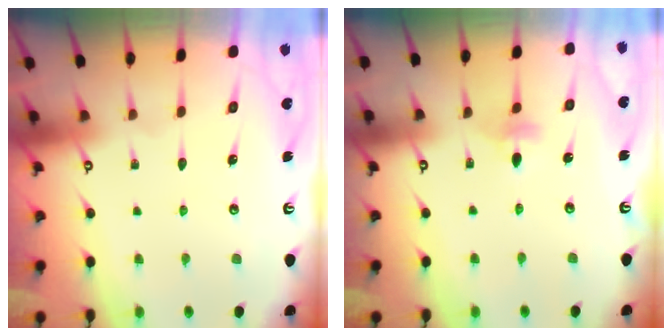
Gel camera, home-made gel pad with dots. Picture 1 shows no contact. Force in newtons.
{"total": 4.4, "press": 4.3, "slide": 1.1}